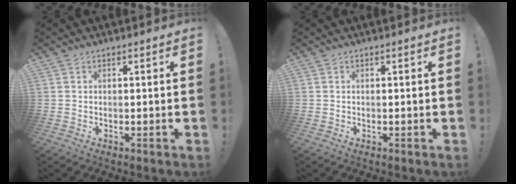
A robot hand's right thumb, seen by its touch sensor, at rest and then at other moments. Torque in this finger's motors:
{"motor_torque": [0.29, -0.04, 0.16, 0.18, -0.01]}